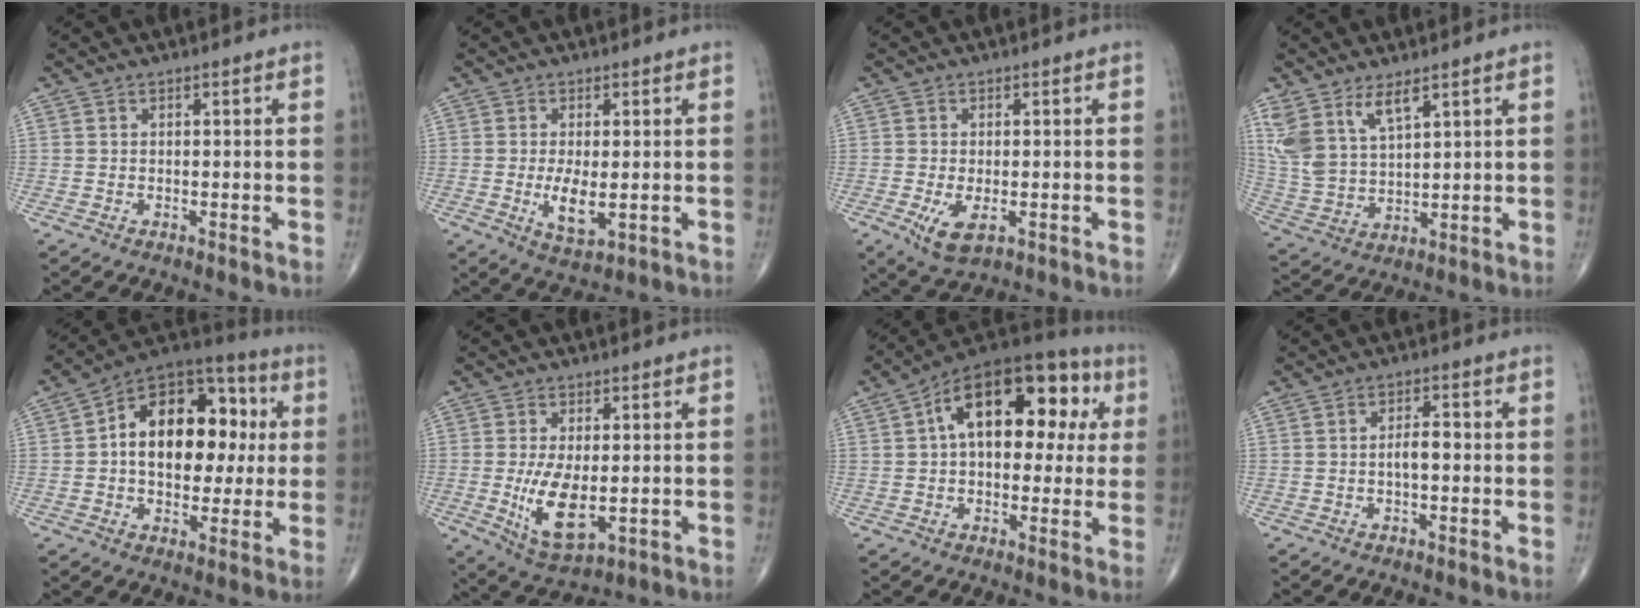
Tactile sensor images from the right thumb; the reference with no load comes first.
{"total": 5.6, "force": [-0.7, 2.2, 5.1], "torque": [-0.096, -0.016, -0.006]}
{"total": 5.4, "force": [-1.7, 2.5, 4.5], "torque": [-0.086, -0.013, -0.023]}
{"total": 10.6, "force": [6.3, 4.7, 7.0], "torque": [-0.146, -0.023, 0.143]}
{"total": 20.4, "force": [2.1, 13.0, 15.6], "torque": [-0.192, 0.030, 0.027]}
{"total": 9.7, "force": [-1.3, 4.4, 8.6], "torque": [-0.156, -0.022, -0.009]}
{"total": 21.0, "force": [4.8, 11.7, 16.8], "torque": [-0.215, 0.041, 0.060]}
{"total": 3.2, "force": [-0.5, 1.4, 2.9], "torque": [-0.045, 0.011, -0.010]}